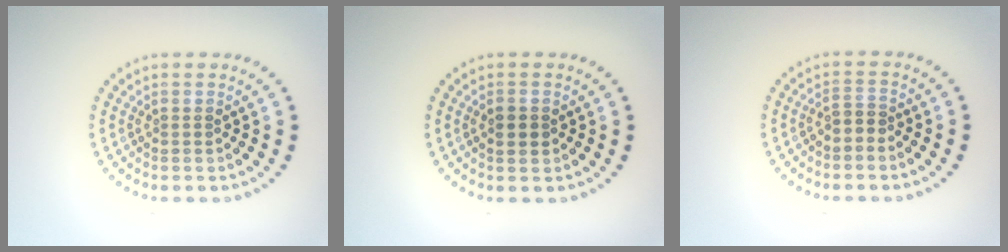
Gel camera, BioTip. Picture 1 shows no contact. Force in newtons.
{"total": 2.0, "press": 2.0, "slide": 0.0}
{"total": 1.2, "press": 1.0, "slide": 0.6}